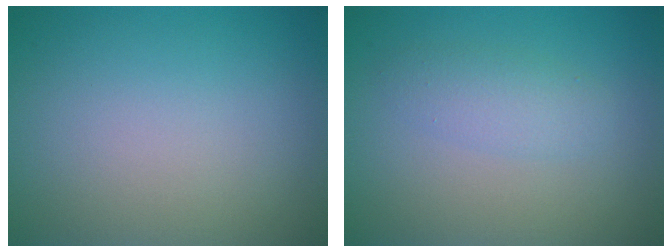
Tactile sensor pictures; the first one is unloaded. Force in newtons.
{"total": 2.2, "press": 2.2, "slide": 0.1}